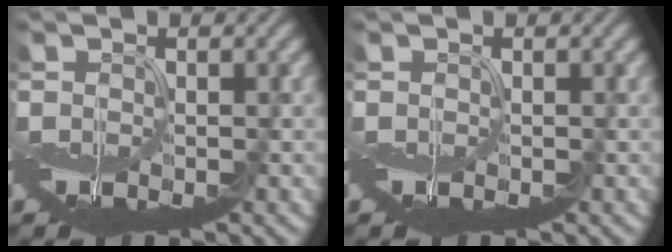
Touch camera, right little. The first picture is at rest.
{"total": 0.0}